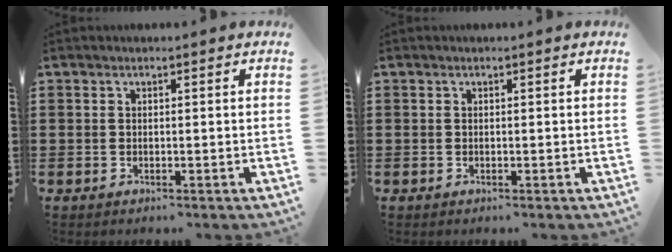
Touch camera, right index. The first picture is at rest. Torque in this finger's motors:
{"motor_torque": [0.93, 1.21, 0.00, 0.02]}